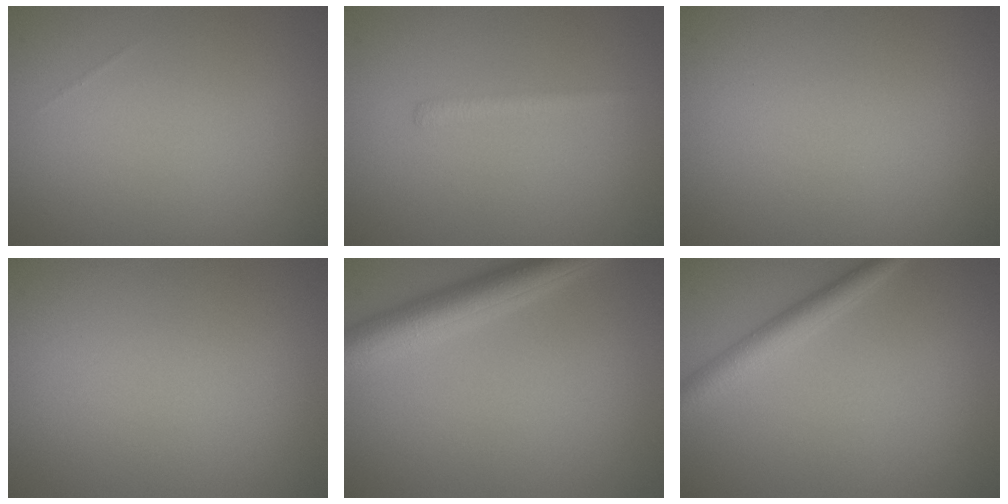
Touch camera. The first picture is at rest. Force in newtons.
{"total": 1.1, "press": 1.1, "slide": 0.1}
{"total": 0.0}
{"total": 0.0}
{"total": 4.7, "press": 4.7, "slide": 0.4}
{"total": 2.7, "press": 2.7, "slide": 0.3}